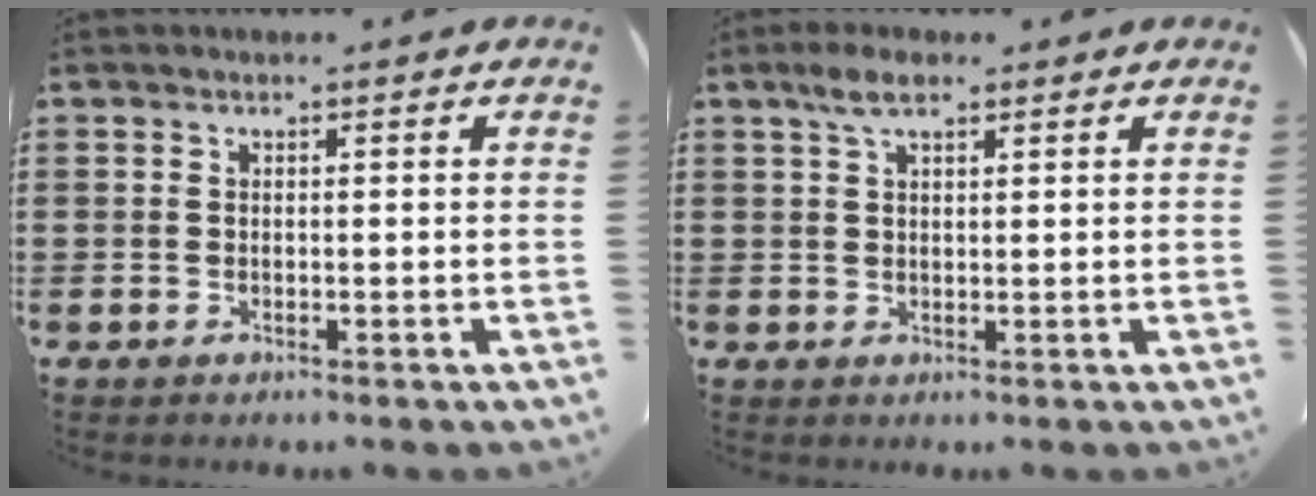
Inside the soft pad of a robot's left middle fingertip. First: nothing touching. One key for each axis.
{"total": 3.6, "fx": 2.1, "fy": 1.2, "fz": 2.7, "tx": -0.060, "ty": 0.004, "tz": 0.038}